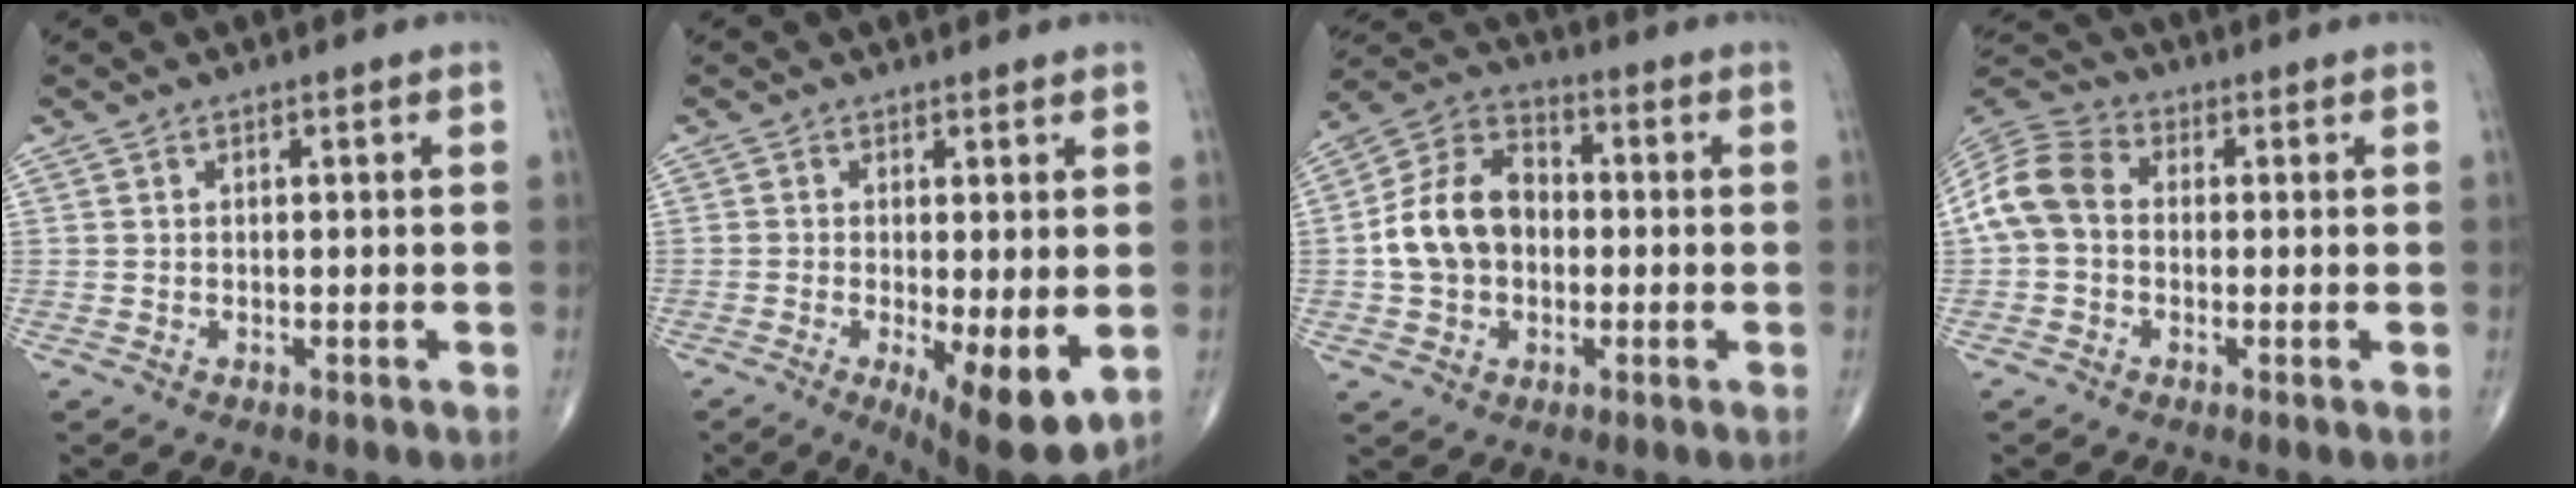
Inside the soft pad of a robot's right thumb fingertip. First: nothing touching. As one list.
[{"total": 10.3, "force": [-2.4, 3.2, 9.5], "torque": [-0.143, -0.026, -0.031]}, {"total": 13.0, "force": [-0.7, 9.8, 8.5], "torque": [-0.137, 0.035, -0.021]}, {"total": 9.6, "force": [-0.2, 7.3, 6.2], "torque": [-0.123, 0.029, -0.018]}]